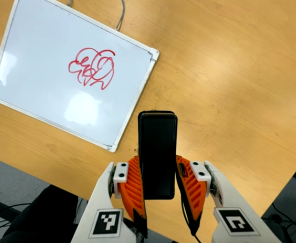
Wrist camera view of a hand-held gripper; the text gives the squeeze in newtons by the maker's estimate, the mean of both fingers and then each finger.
{"total": 5.0, "left": 3.4, "right": 6.7}